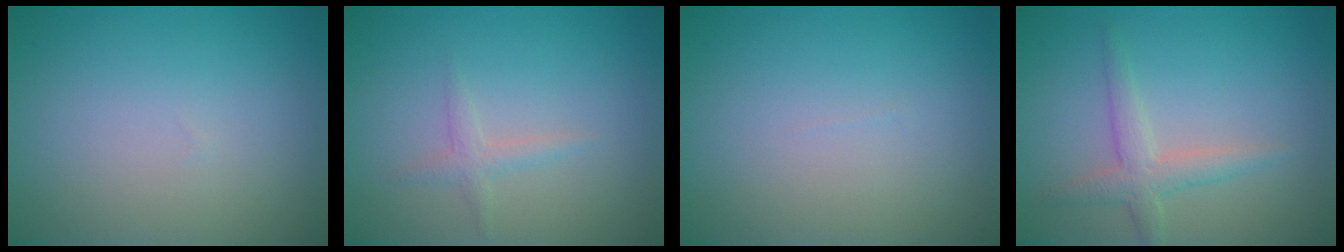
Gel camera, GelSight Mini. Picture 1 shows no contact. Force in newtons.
{"total": 1.2, "press": 1.2, "slide": 0.0}
{"total": 0.0}
{"total": 2.6, "press": 2.6, "slide": 0.1}